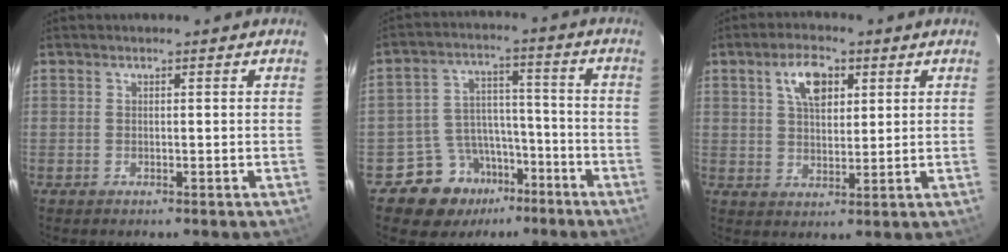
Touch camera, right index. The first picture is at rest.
{"total": 10.1, "force": [-6.9, 7.3, 1.4], "torque": [-0.037, 0.045, -0.101]}
{"total": 7.0, "force": [3.0, 3.6, 5.2], "torque": [-0.091, 0.017, 0.056]}